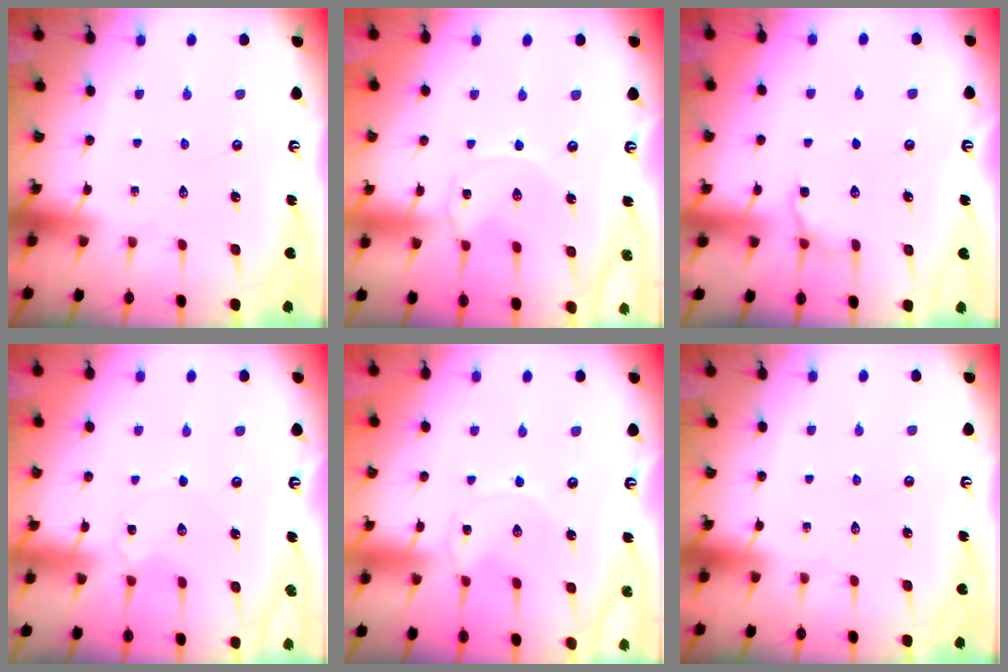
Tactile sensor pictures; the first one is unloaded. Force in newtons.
{"total": 0.0}
{"total": 5.7, "press": 5.4, "slide": 1.8}
{"total": 2.3, "press": 2.3, "slide": 0.2}
{"total": 0.0}
{"total": 0.0}